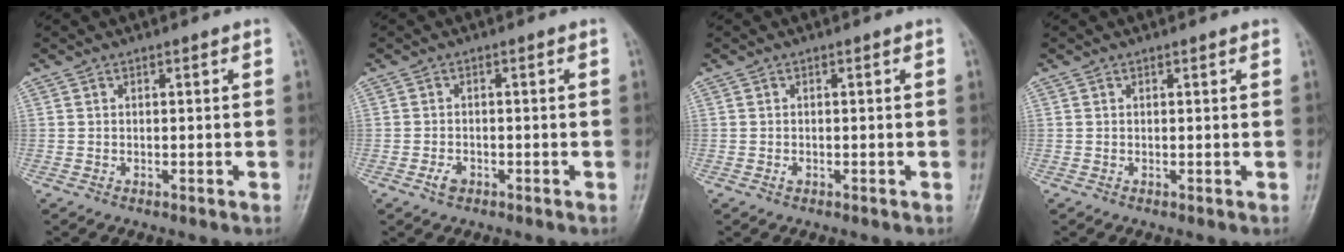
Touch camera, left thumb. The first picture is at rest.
{"total": 1.9, "force": [-1.0, 1.2, 1.1], "torque": [-0.021, 0.003, -0.018]}
{"total": 0.6, "force": [-0.2, 0.4, 0.4], "torque": [-0.006, -0.001, -0.004]}
{"total": 0.6, "force": [0.5, 0.1, 0.4], "torque": [-0.007, -0.001, 0.005]}